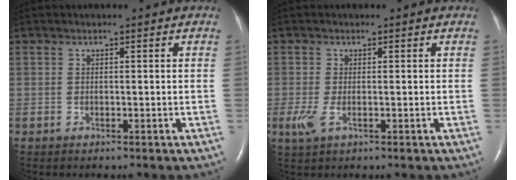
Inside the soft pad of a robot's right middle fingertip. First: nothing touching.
{"total": 2.8, "force": [-0.9, 0.8, 2.5], "torque": [-0.062, -0.010, -0.014]}